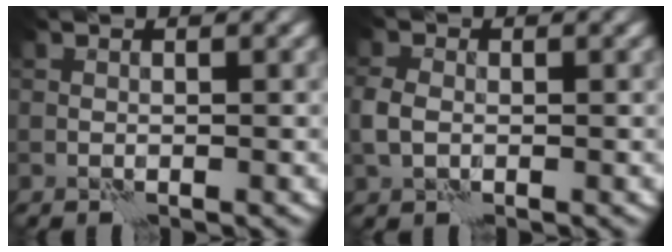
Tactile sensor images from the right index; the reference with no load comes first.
{"total": 2.1, "force": [-0.2, 1.7, 1.2], "torque": [-0.032, 0.006, -0.007]}